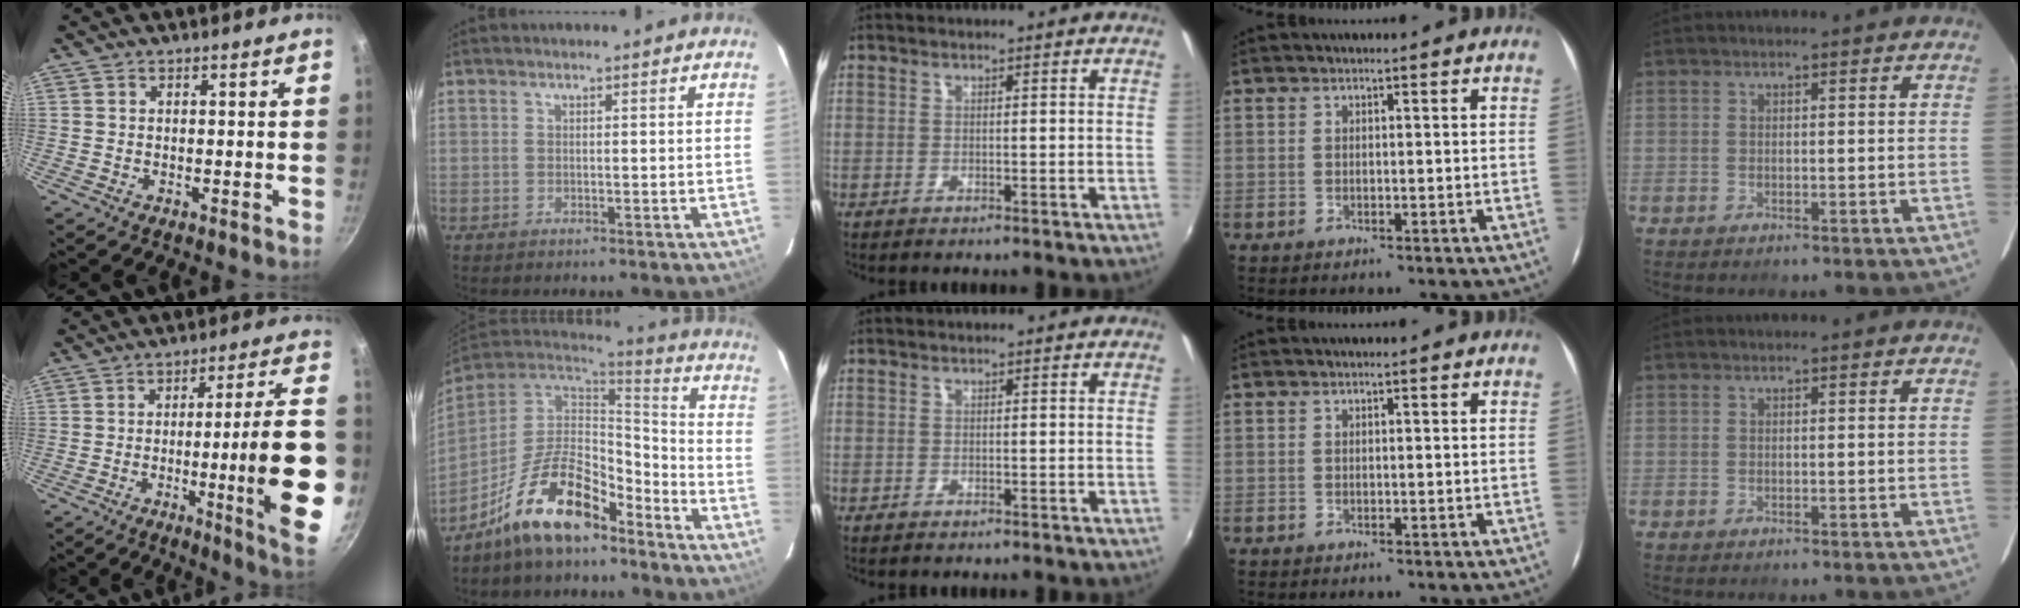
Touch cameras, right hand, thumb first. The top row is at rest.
{"thumb": {"total": 20.7, "force": [-4.2, 1.7, 20.2], "torque": [-0.271, 0.015, -0.051]}, "index": {"total": 16.7, "force": [-11.2, 6.9, 10.2], "torque": [-0.211, 0.012, -0.196]}}